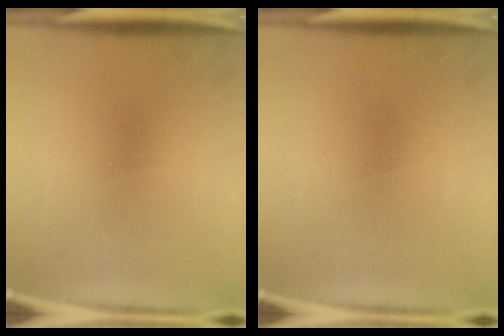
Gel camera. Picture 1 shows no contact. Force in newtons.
{"total": 0.0}